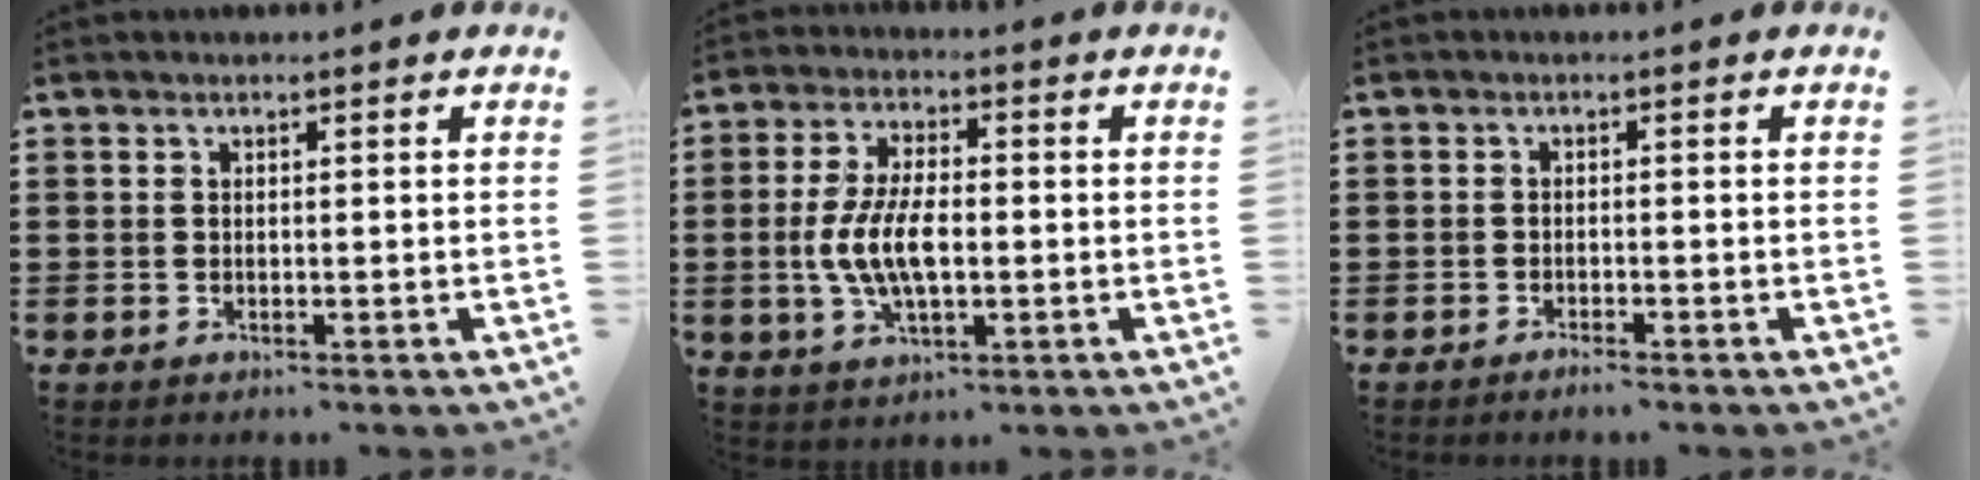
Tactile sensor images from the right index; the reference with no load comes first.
{"total": 8.2, "force": [-1.0, 3.8, 7.3], "torque": [-0.163, -0.004, -0.025]}
{"total": 1.2, "force": [-1.1, -0.1, 0.3], "torque": [-0.008, -0.003, -0.022]}